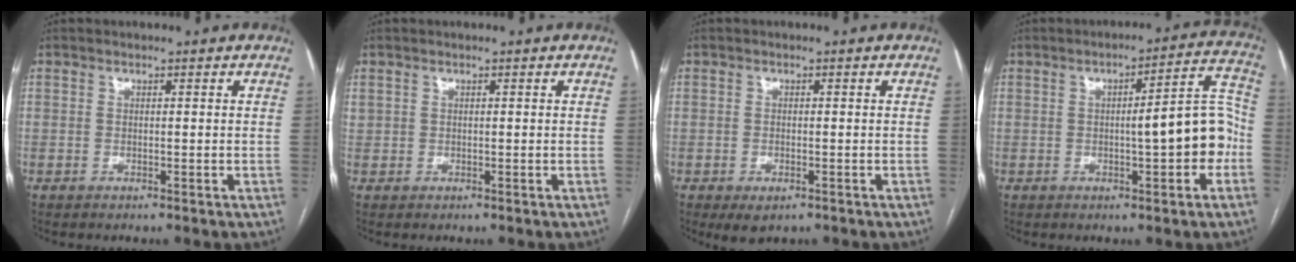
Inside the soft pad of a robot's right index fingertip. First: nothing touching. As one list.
[{"total": 0.6, "force": [0.3, 0.5, 0.1], "torque": [0.004, 0.009, 0.007]}, {"total": 2.9, "force": [-1.6, 1.5, 1.9], "torque": [-0.031, -0.004, -0.013]}, {"total": 10.2, "force": [-1.7, 1.6, 9.9], "torque": [-0.123, 0.036, -0.023]}]